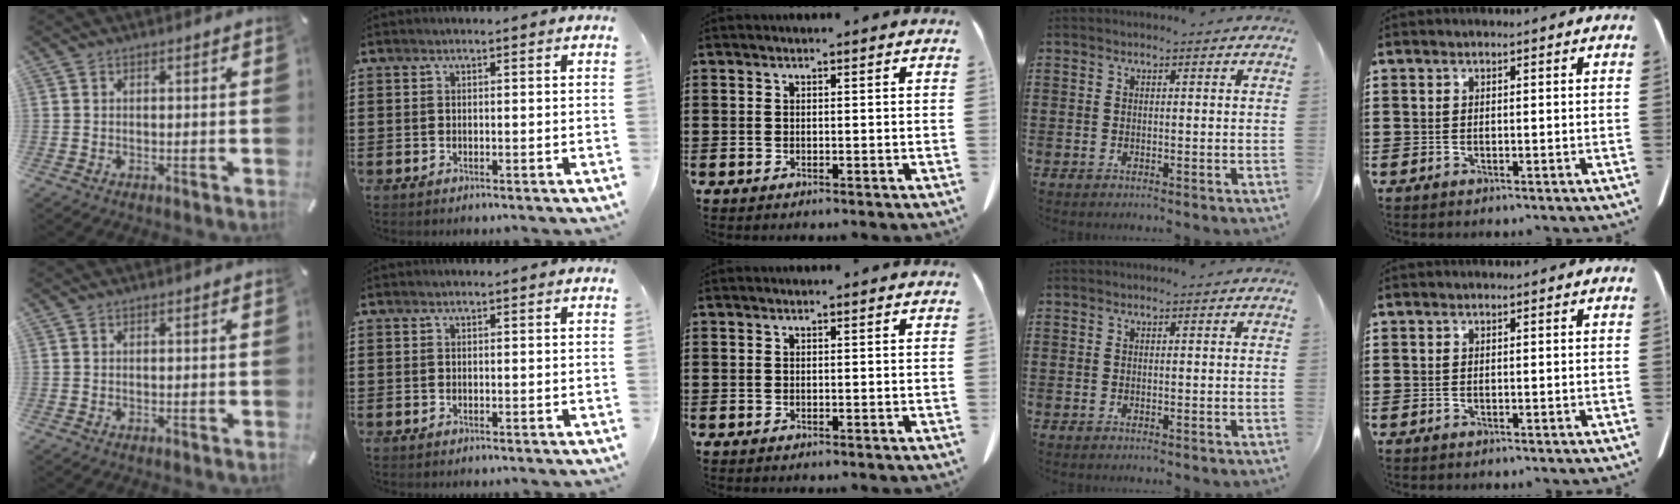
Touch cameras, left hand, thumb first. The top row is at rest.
{}